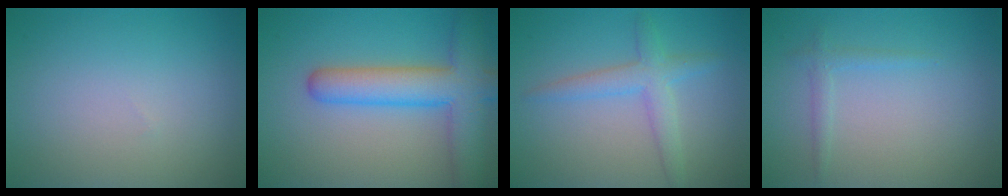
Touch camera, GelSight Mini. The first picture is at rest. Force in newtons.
{"total": 7.4, "press": 7.4, "slide": 0.4}
{"total": 2.9, "press": 2.9, "slide": 0.1}
{"total": 1.1, "press": 1.1, "slide": 0.1}